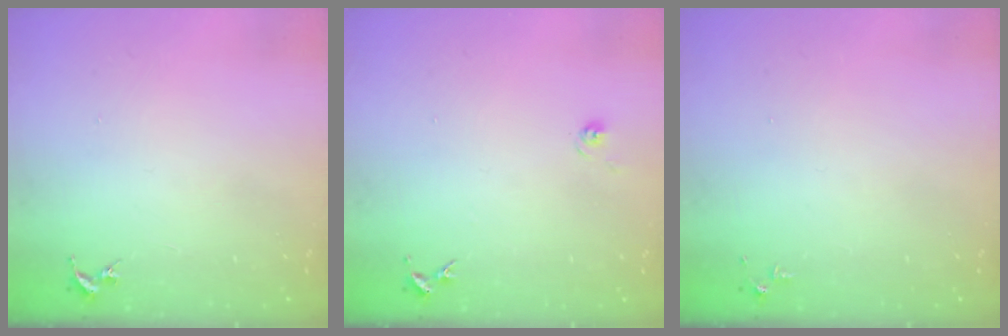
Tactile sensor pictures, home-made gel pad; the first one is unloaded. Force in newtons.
{"total": 5.8, "press": 5.8, "slide": 0.5}
{"total": 2.8, "press": 2.8, "slide": 0.4}